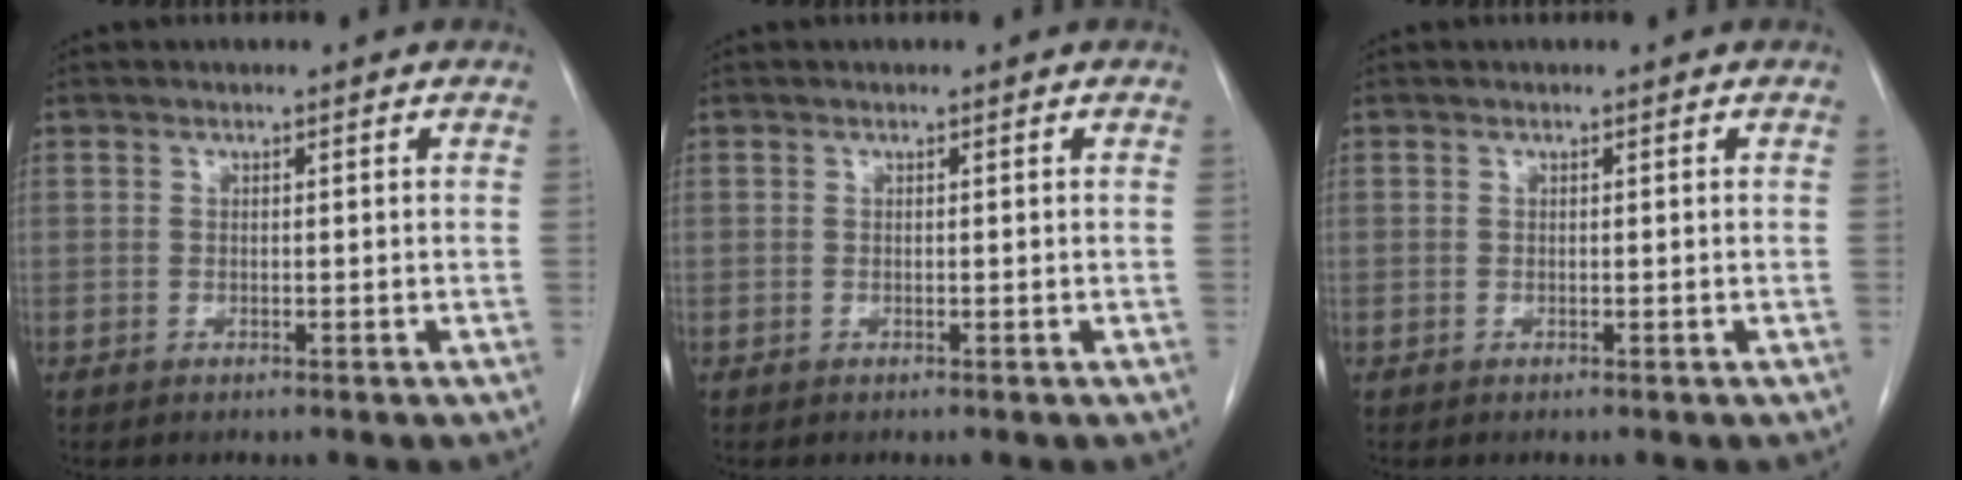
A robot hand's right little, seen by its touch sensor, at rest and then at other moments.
{"total": 0.0}
{"total": 0.0}